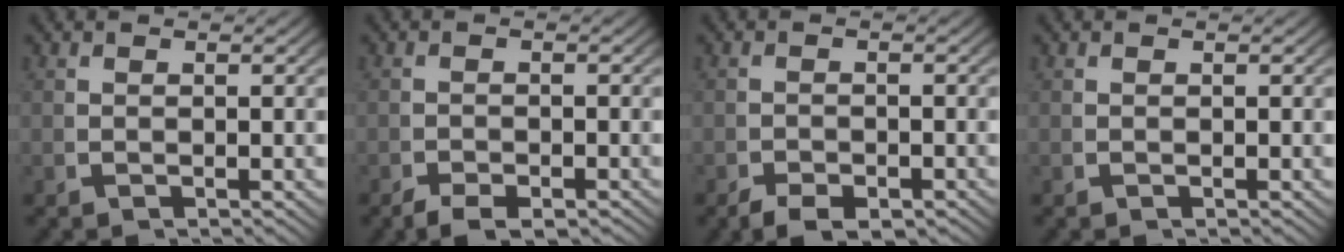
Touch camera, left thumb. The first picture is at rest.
{"total": 2.3, "force": [-1.8, 0.9, 1.1], "torque": [-0.015, -0.011, -0.030]}
{"total": 2.6, "force": [-1.9, 1.1, 1.3], "torque": [-0.015, -0.013, -0.031]}
{"total": 0.0}